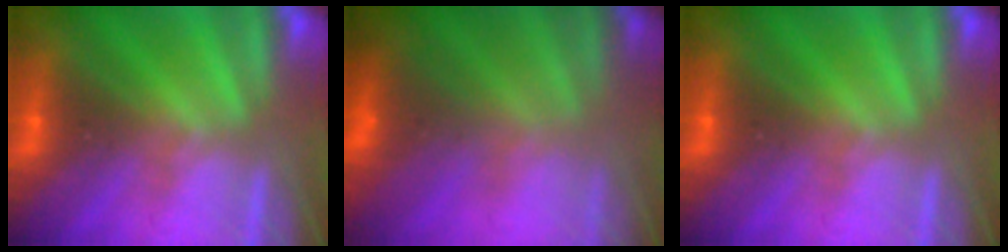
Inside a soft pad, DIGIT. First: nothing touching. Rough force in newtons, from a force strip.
{"total": 3.7}
{"total": 0.0}